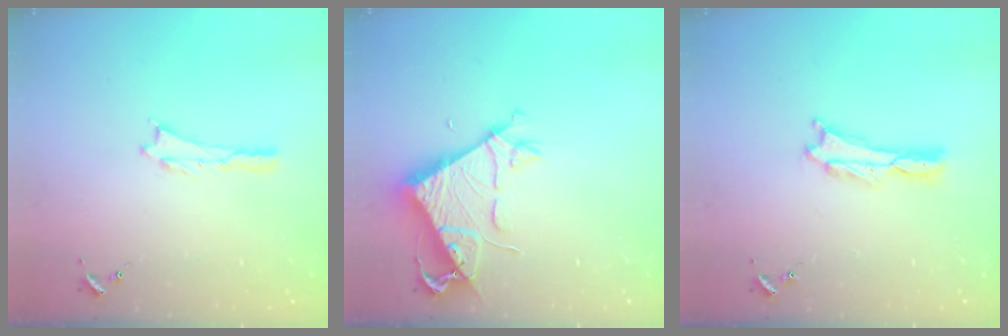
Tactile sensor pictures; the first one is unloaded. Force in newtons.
{"total": 7.1, "press": 7.1, "slide": 0.6}
{"total": 0.8, "press": 0.7, "slide": 0.2}